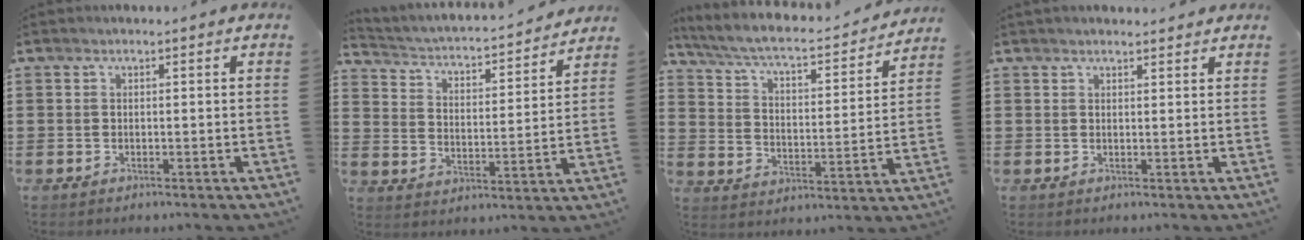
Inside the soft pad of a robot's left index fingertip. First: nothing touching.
{"total": 2.3, "force": [2.2, 0.4, 0.6], "torque": [-0.029, -0.027, 0.025]}
{"total": 5.1, "force": [4.5, 0.4, 2.4], "torque": [-0.070, -0.038, 0.068]}
{"total": 1.4, "force": [1.3, 0.5, 0.2], "torque": [-0.007, 0.002, 0.026]}